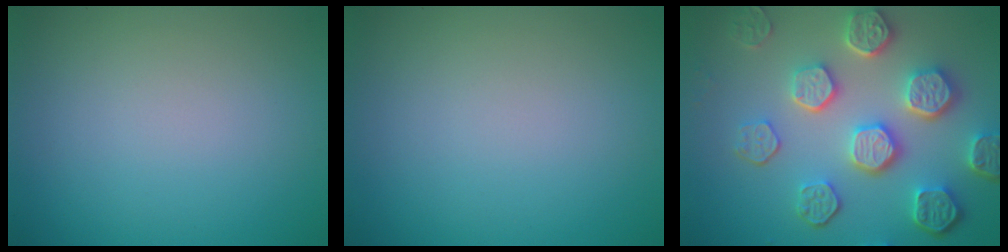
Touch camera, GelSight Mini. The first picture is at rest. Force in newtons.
{"total": 0.0}
{"total": 7.3, "press": 5.7, "slide": 4.5}